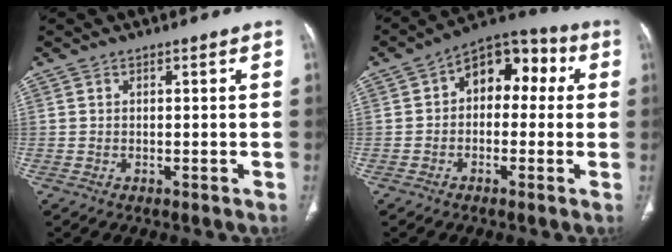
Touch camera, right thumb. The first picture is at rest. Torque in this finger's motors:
{"motor_torque": [-0.27, 1.45, 0.72, -0.45, 0.02]}